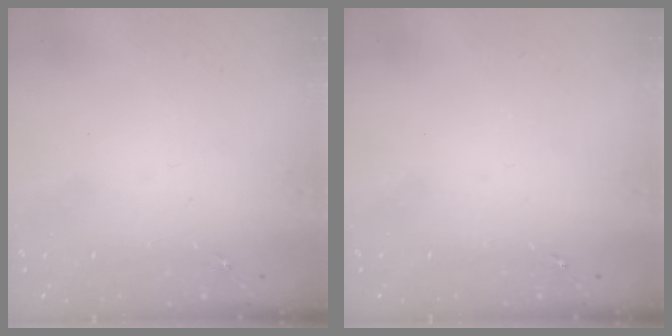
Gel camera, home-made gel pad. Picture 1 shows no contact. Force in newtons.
{"total": 0.0}